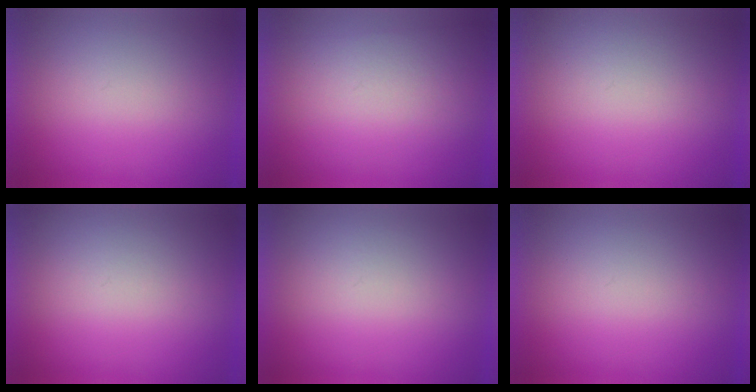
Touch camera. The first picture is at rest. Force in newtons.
{"total": 3.8}
{"total": 1.2}
{"total": 1.4}
{"total": 1.2}
{"total": 0.0}